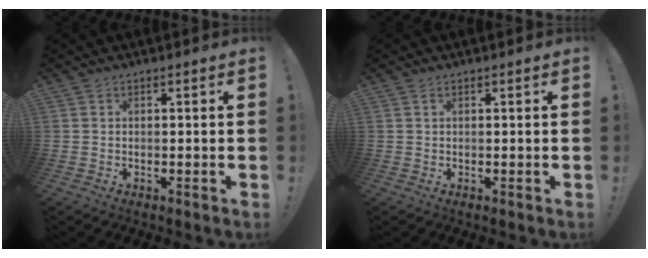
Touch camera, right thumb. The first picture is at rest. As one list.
[{"total": 0.5, "force": [0.2, 0.0, 0.5], "torque": [-0.015, 0.003, 0.005]}]